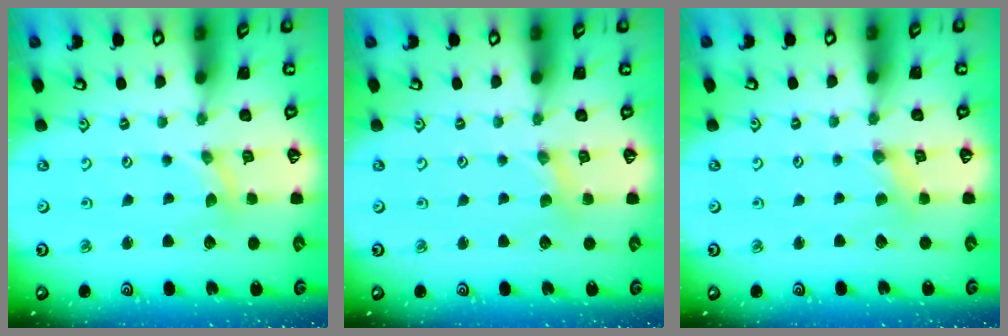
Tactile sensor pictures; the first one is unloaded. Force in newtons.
{"total": 2.2, "press": 2.2, "slide": 0.4}
{"total": 1.0, "press": 1.0, "slide": 0.2}